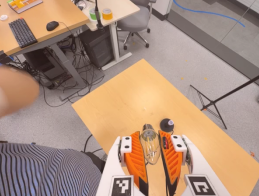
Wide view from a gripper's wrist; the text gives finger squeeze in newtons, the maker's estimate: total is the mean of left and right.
{"total": 20.6, "left": 23.9, "right": 17.3}